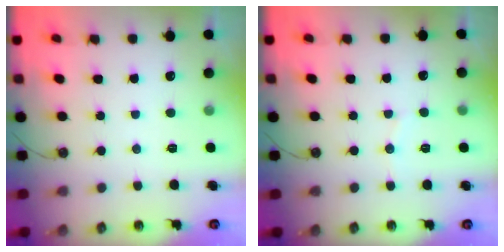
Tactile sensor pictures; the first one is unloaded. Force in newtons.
{"total": 4.0, "press": 4.0, "slide": 0.4}